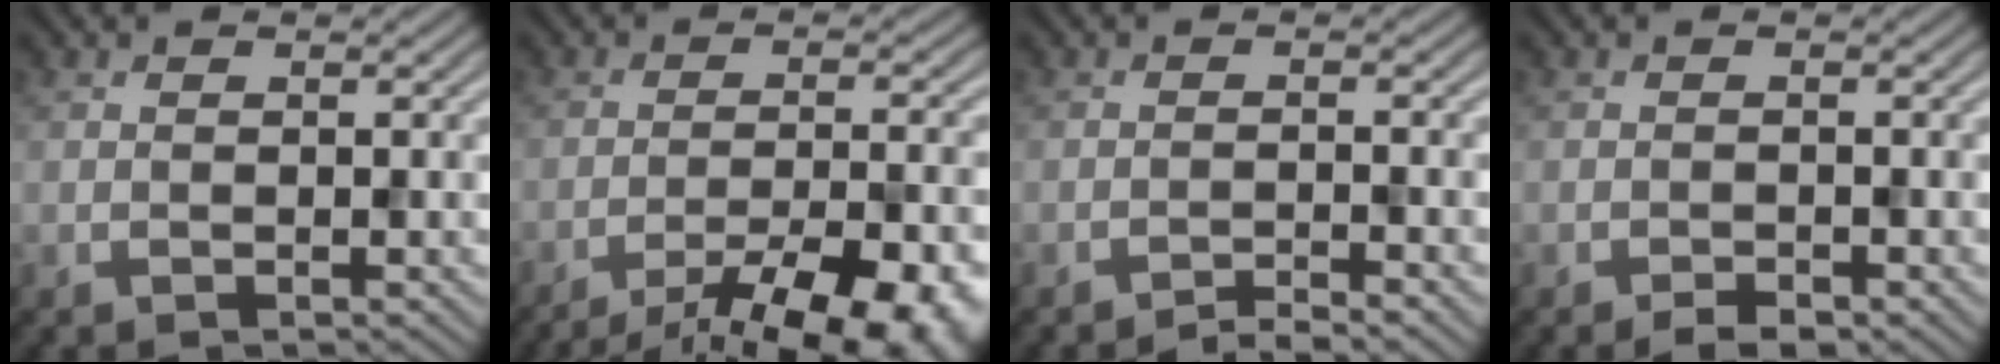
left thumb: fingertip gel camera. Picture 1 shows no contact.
{"total": 14.0, "force": [-10.5, 3.8, 8.5], "torque": [-0.119, -0.011, -0.128]}
{"total": 2.2, "force": [-1.9, 0.1, 1.2], "torque": [-0.009, 0.005, -0.042]}
{"total": 1.4, "force": [-1.1, 0.4, 0.8], "torque": [-0.010, 0.000, -0.018]}